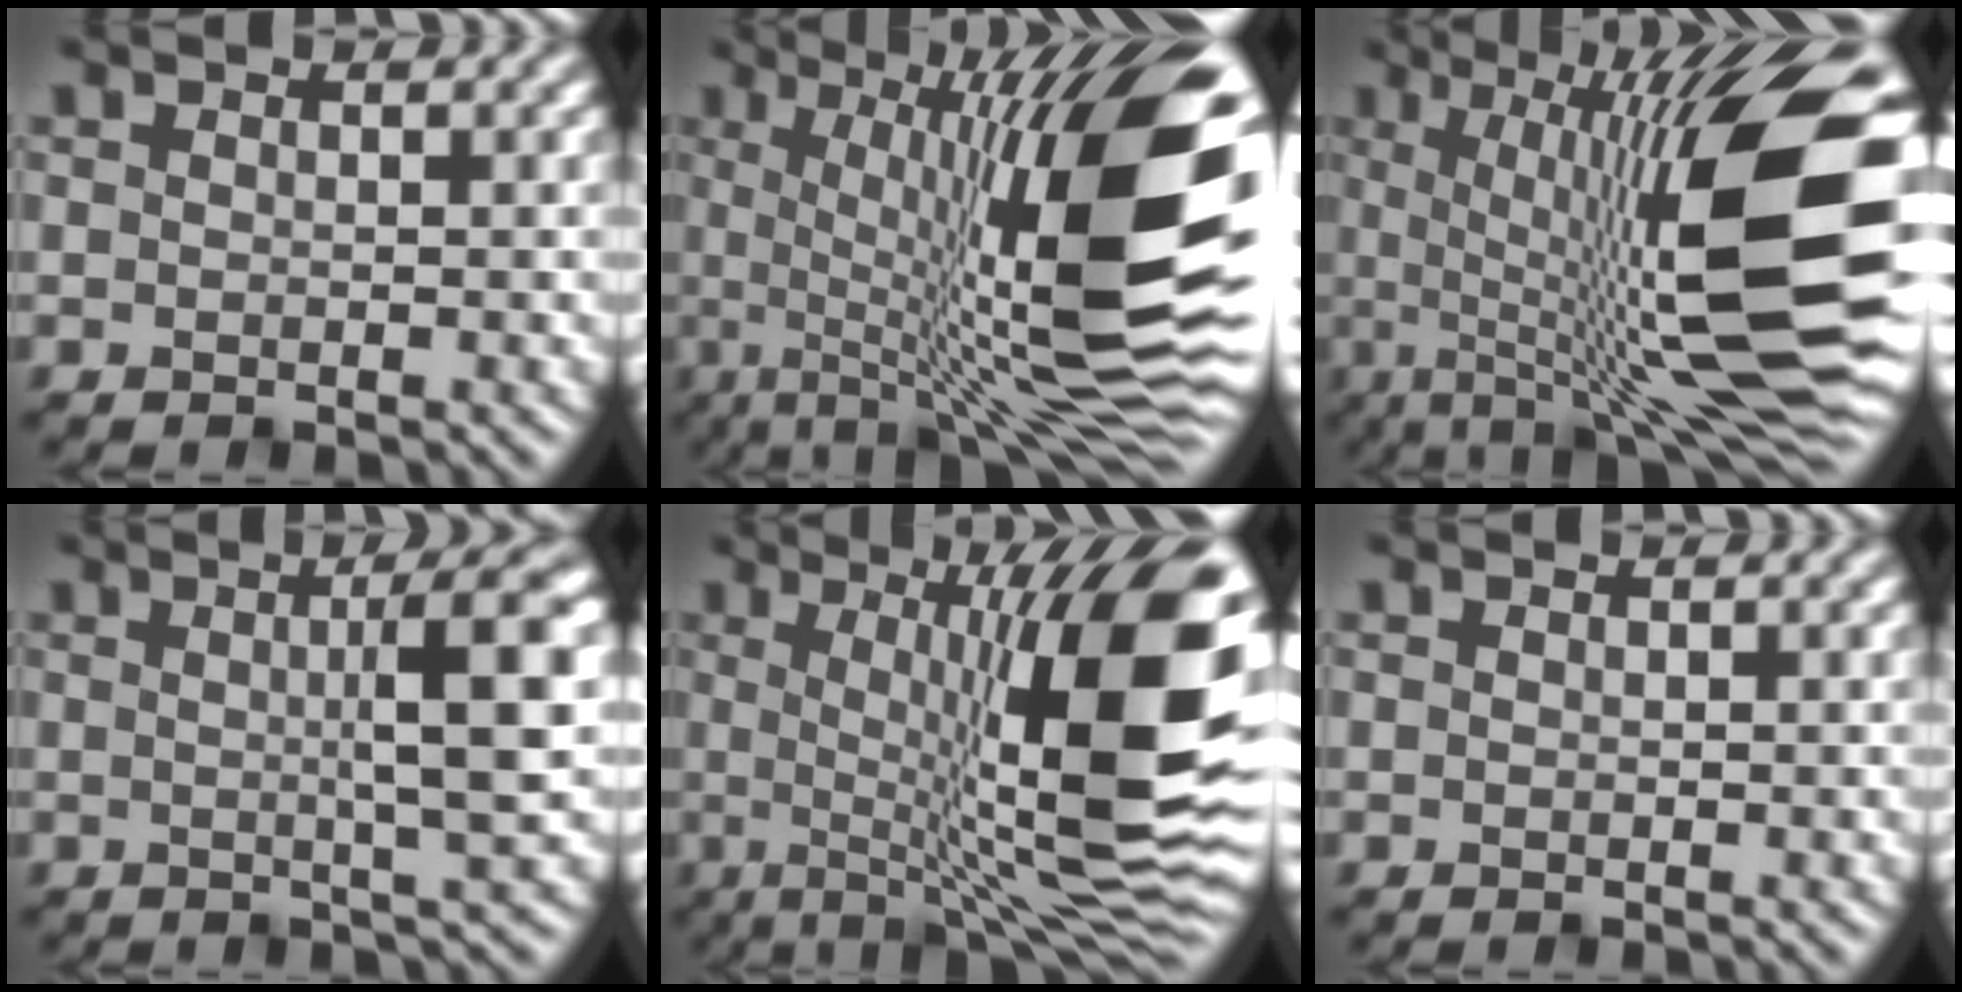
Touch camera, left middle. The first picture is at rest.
{"total": 17.5, "force": [0.9, 4.5, 16.9], "torque": [-0.228, 0.019, 0.016]}
{"total": 16.7, "force": [0.4, 4.1, 16.2], "torque": [-0.218, 0.019, -0.001]}
{"total": 6.0, "force": [0.8, 0.8, 5.9], "torque": [-0.080, 0.012, 0.012]}
{"total": 15.5, "force": [0.8, 3.7, 15.0], "torque": [-0.193, 0.008, 0.009]}
{"total": 0.0}